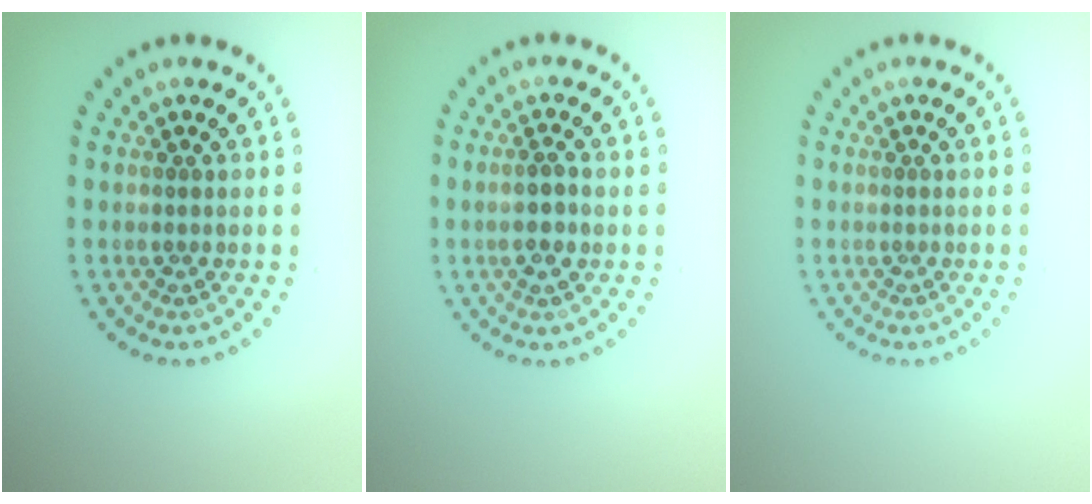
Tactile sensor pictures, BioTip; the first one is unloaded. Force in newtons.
{"total": 1.5, "press": 1.3, "slide": 0.6}
{"total": 0.0}